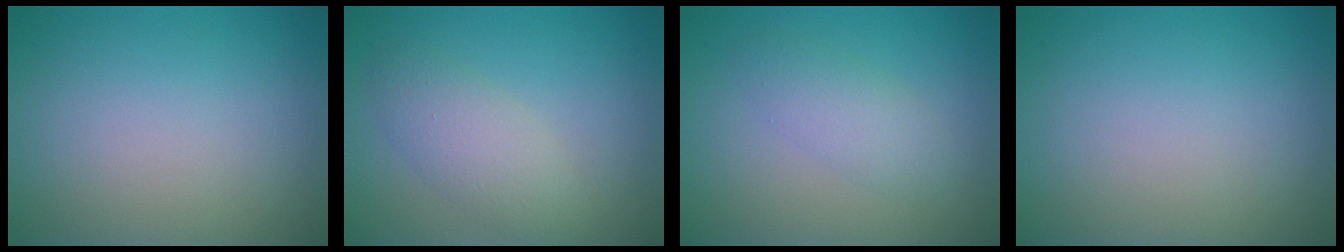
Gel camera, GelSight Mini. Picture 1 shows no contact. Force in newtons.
{"total": 3.2, "press": 3.2, "slide": 0.3}
{"total": 2.4, "press": 2.4, "slide": 0.1}
{"total": 0.0}